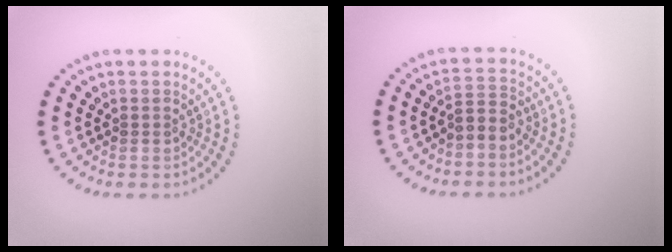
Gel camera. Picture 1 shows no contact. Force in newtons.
{"total": 2.0, "press": 1.5, "slide": 1.4}